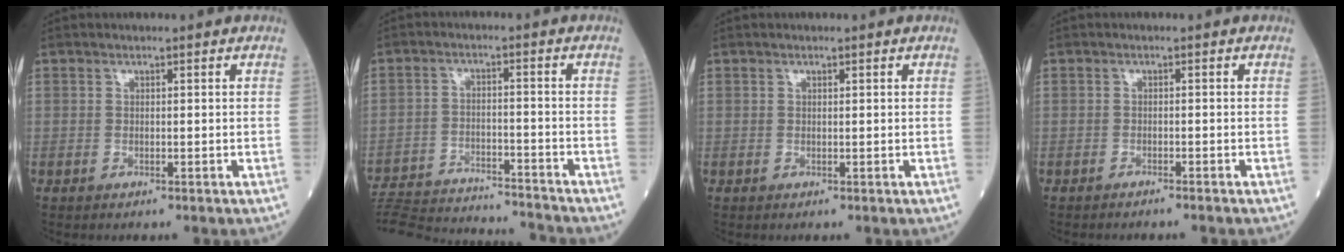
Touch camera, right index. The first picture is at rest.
{"total": 19.6, "force": [-18.9, 1.1, 5.3], "torque": [-0.120, -0.019, -0.280]}
{"total": 0.0}
{"total": 2.2, "force": [-2.1, -0.3, 0.8], "torque": [-0.012, 0.002, -0.026]}